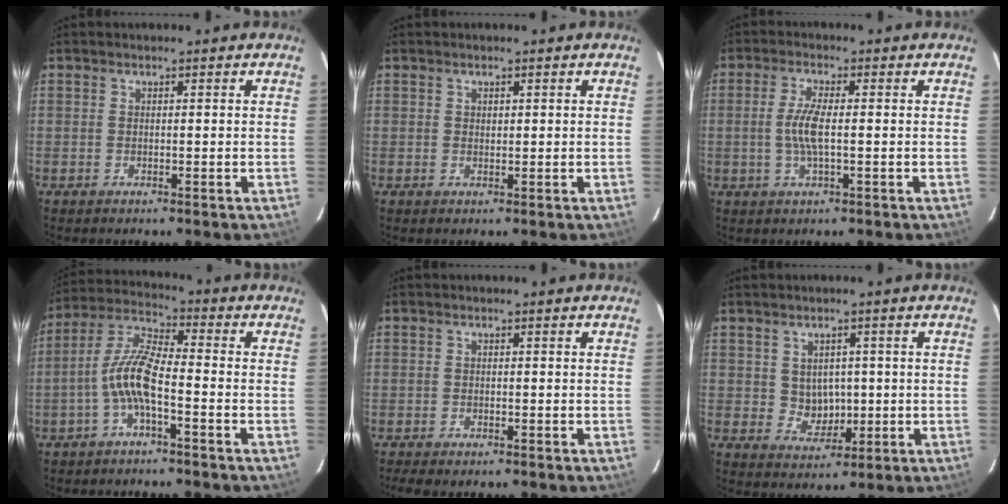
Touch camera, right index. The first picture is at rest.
{"total": 0.7, "force": [0.3, 0.6, 0.2], "torque": [-0.003, 0.003, 0.006]}
{"total": 5.3, "force": [-0.4, 1.1, 5.2], "torque": [-0.104, -0.001, -0.007]}
{"total": 8.2, "force": [-3.0, 1.9, 7.4], "torque": [-0.167, 0.015, -0.060]}
{"total": 3.4, "force": [-2.7, 1.0, 1.7], "torque": [-0.043, -0.014, -0.046]}
{"total": 4.7, "force": [0.4, 4.4, 1.8], "torque": [-0.031, 0.005, 0.020]}